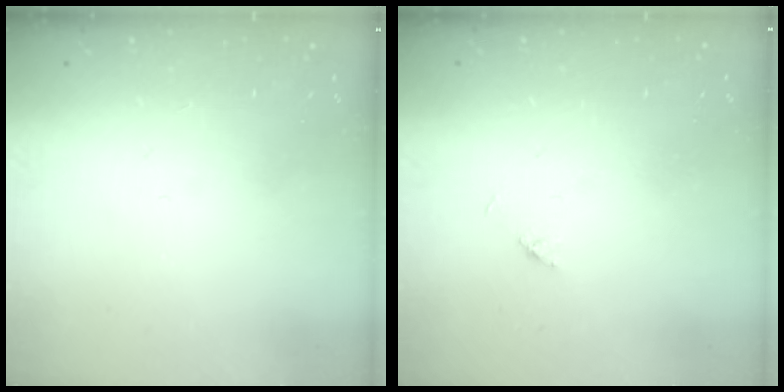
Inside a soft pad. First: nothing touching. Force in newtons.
{"total": 2.1, "press": 2.1, "slide": 0.3}